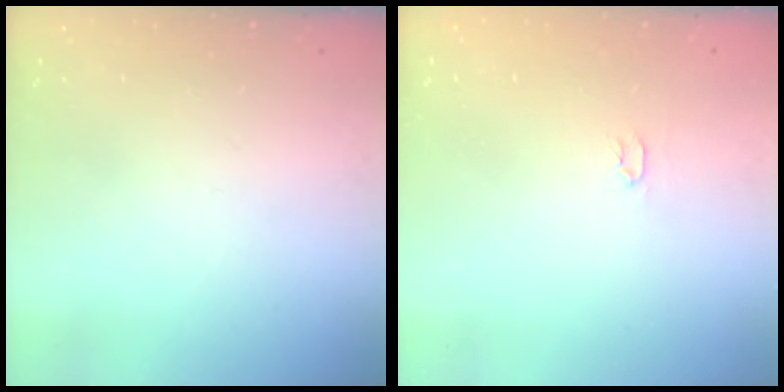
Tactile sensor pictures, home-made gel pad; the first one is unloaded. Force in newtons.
{"total": 2.0, "press": 2.0, "slide": 0.3}